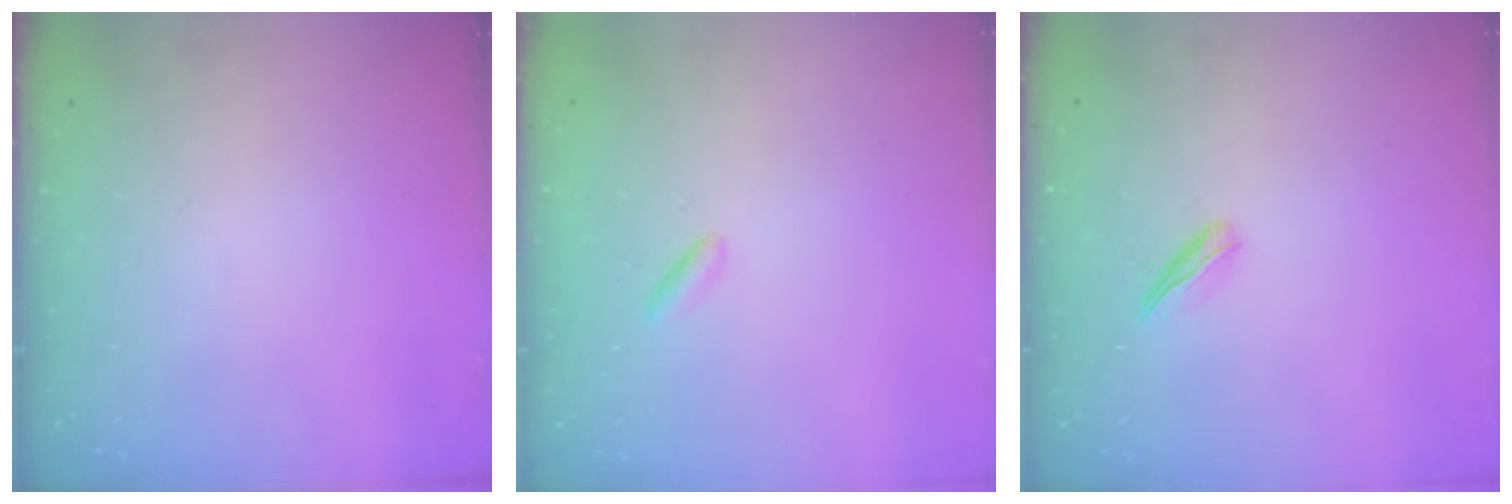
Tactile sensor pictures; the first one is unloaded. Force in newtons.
{"total": 0.9, "press": 0.6, "slide": 0.6}
{"total": 3.5, "press": 3.5, "slide": 0.6}